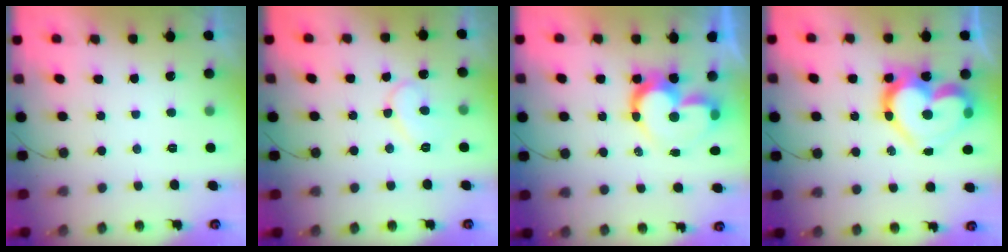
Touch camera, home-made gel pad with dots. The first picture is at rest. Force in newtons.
{"total": 8.3, "press": 8.2, "slide": 0.6}
{"total": 12.0, "press": 11.9, "slide": 1.6}
{"total": 20.1, "press": 19.9, "slide": 2.2}